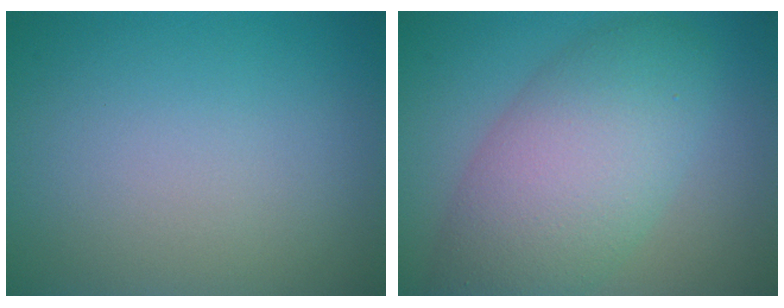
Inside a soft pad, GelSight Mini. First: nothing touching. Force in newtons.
{"total": 8.2, "press": 8.2, "slide": 0.3}